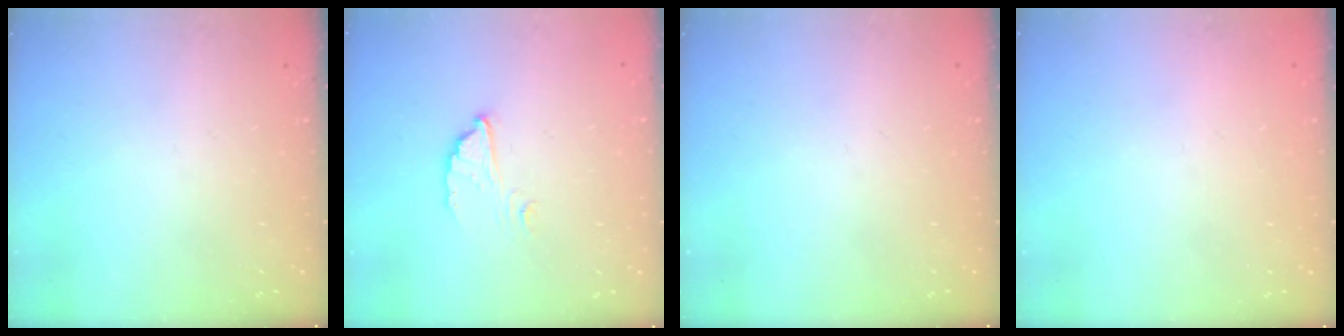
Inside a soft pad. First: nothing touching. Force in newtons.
{"total": 4.4, "press": 4.4, "slide": 0.1}
{"total": 0.0}
{"total": 2.1, "press": 2.1, "slide": 0.1}